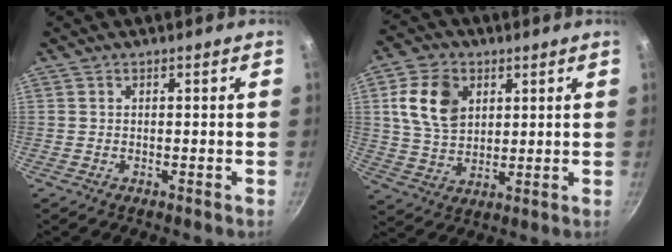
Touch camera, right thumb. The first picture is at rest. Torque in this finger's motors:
{"motor_torque": [0.89, 2.33, 0.29, 0.04, 0.07]}